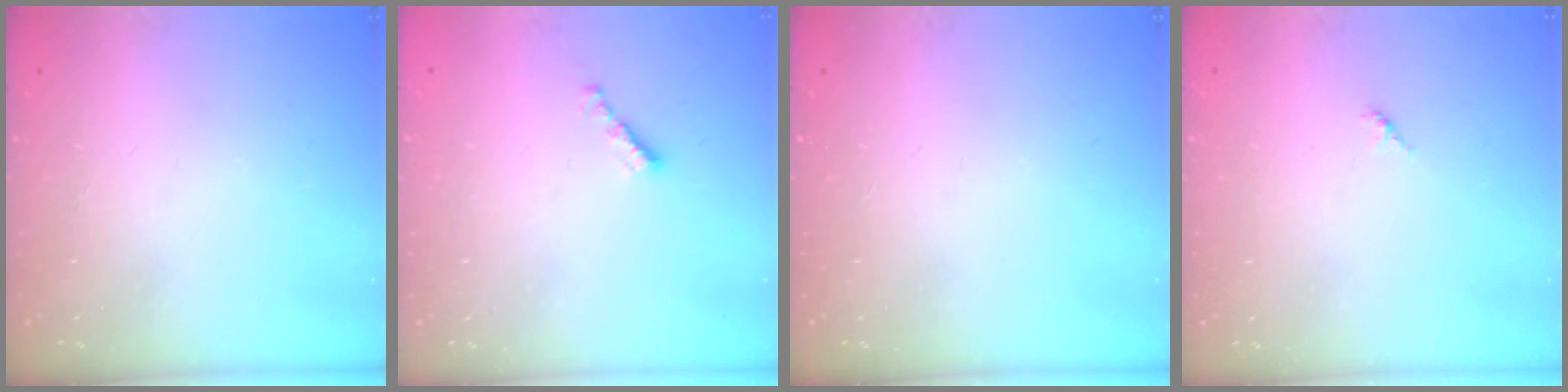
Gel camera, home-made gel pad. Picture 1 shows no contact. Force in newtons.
{"total": 2.3, "press": 2.2, "slide": 0.4}
{"total": 0.0}
{"total": 1.5, "press": 1.4, "slide": 0.4}